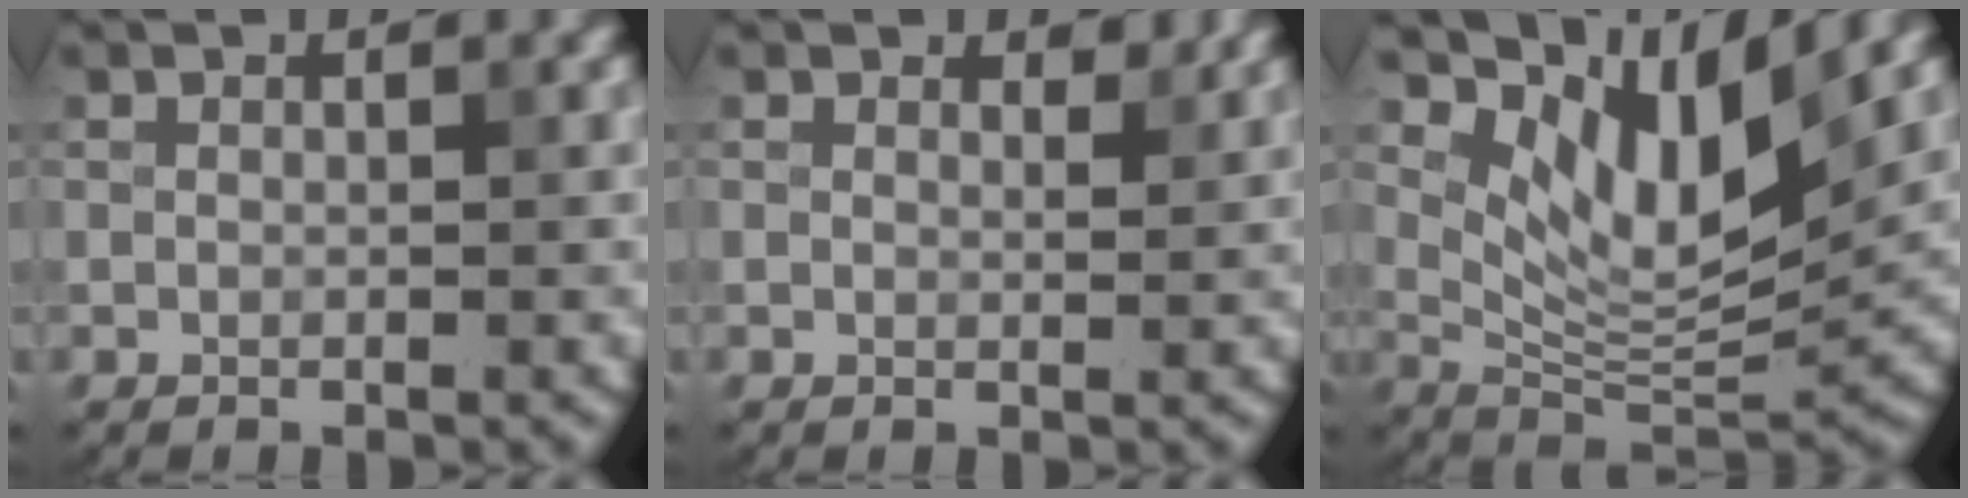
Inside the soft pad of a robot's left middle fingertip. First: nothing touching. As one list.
[{"total": 1.2, "force": [1.0, 0.5, 0.4], "torque": [-0.005, -0.002, 0.013]}, {"total": 8.4, "force": [4.5, 3.0, 6.4], "torque": [-0.108, -0.015, 0.085]}]